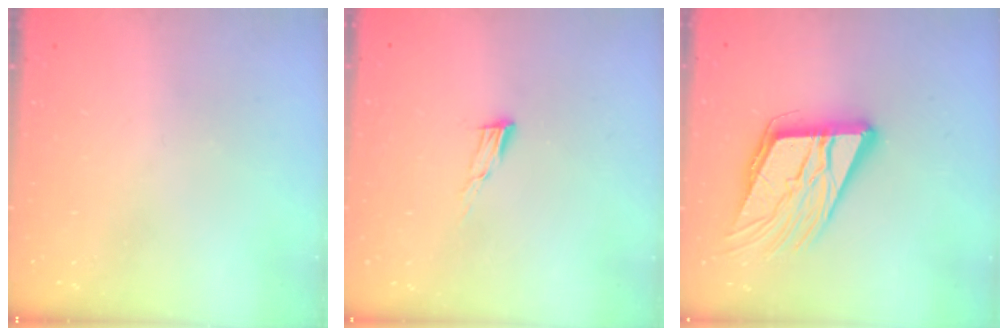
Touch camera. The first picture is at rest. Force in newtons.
{"total": 6.6, "press": 6.6, "slide": 1.0}
{"total": 16.2, "press": 15.9, "slide": 2.9}